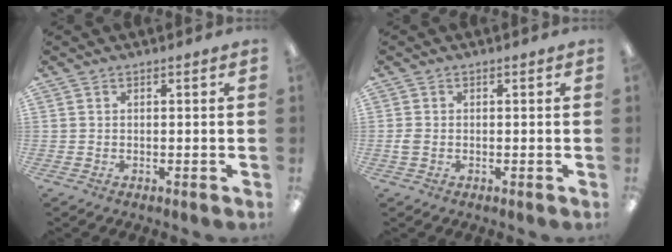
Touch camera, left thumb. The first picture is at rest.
{"total": 1.8, "force": [-0.4, 1.2, 1.2], "torque": [-0.021, 0.004, -0.007]}